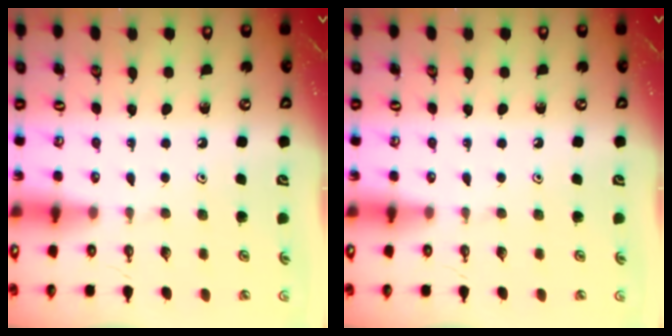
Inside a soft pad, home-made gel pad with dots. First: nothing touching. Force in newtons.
{"total": 0.0}